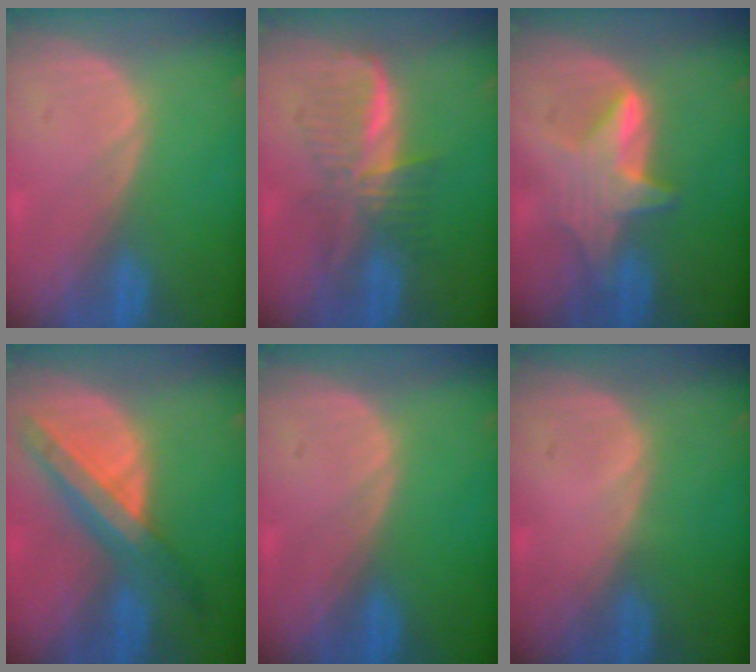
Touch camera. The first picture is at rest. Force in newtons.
{"total": 6.0, "press": 5.9, "slide": 0.7}
{"total": 6.0, "press": 6.0, "slide": 0.8}
{"total": 8.1, "press": 7.2, "slide": 3.7}
{"total": 0.0}
{"total": 0.0}